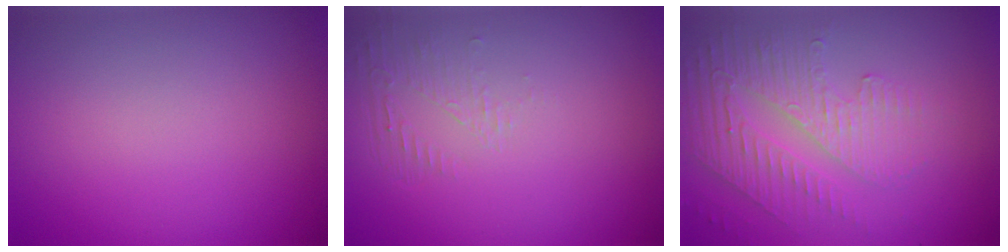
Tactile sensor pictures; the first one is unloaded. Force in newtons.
{"total": 1.3, "press": 0.0, "slide": 1.3}
{"total": 5.0, "press": 3.1, "slide": 3.9}